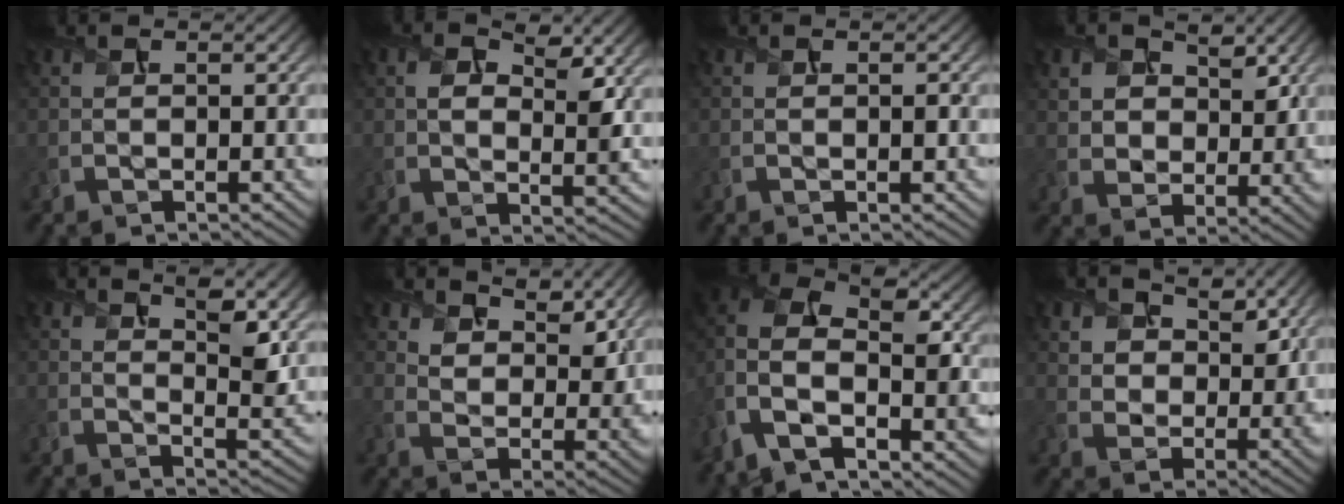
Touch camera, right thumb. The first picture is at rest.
{"total": 5.4, "force": [2.0, 3.0, 4.0], "torque": [-0.071, -0.007, 0.031]}
{"total": 0.6, "force": [0.0, 0.3, 0.5], "torque": [-0.008, -0.003, 0.000]}
{"total": 6.5, "force": [3.3, 4.8, 3.0], "torque": [-0.086, -0.011, 0.055]}
{"total": 6.4, "force": [4.0, 2.2, 4.5], "torque": [-0.082, -0.007, 0.067]}
{"total": 8.3, "force": [6.3, 3.7, 4.0], "torque": [-0.083, -0.008, 0.105]}
{"total": 13.1, "force": [-5.4, 8.0, 8.9], "torque": [-0.215, -0.035, -0.074]}
{"total": 8.1, "force": [5.1, 5.0, 3.7], "torque": [-0.095, -0.016, 0.094]}